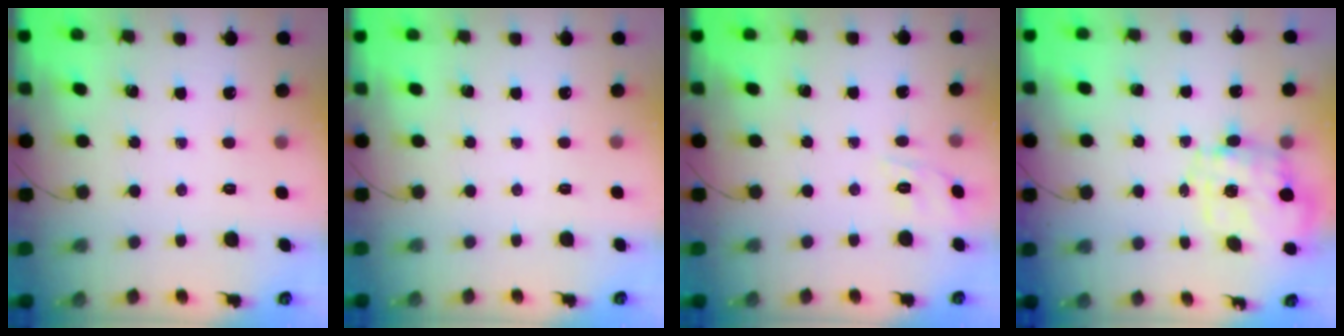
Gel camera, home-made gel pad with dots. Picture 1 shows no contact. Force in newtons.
{"total": 2.5, "press": 2.5, "slide": 0.5}
{"total": 7.9, "press": 7.6, "slide": 2.0}
{"total": 11.0, "press": 10.9, "slide": 1.5}